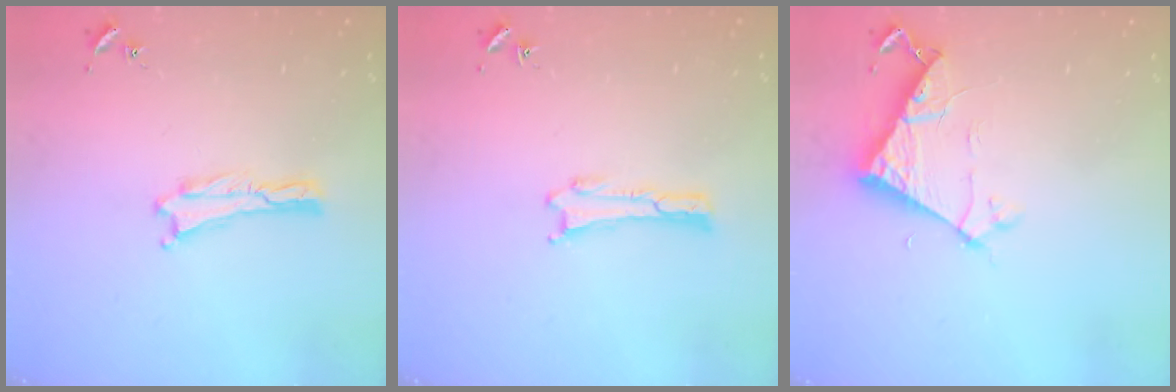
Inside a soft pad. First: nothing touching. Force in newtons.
{"total": 0.0}
{"total": 6.1, "press": 6.1, "slide": 0.4}